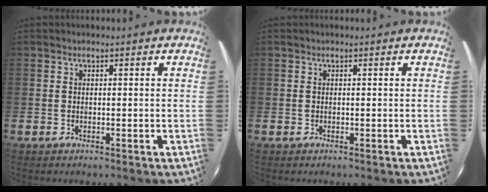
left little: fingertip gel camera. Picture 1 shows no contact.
{"total": 0.0}